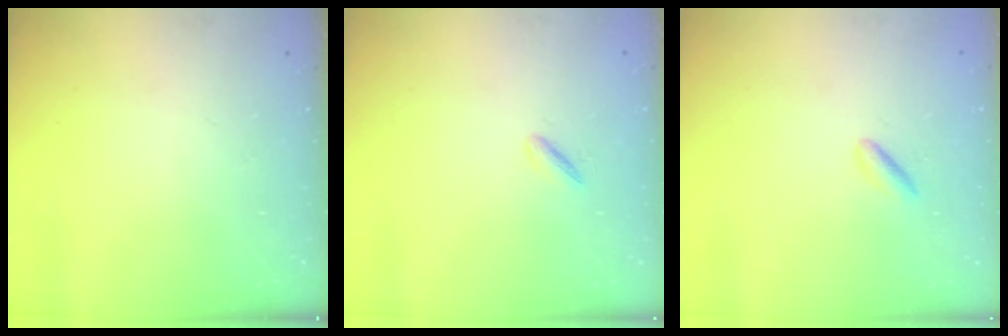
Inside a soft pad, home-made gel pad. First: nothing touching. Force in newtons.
{"total": 2.1, "press": 1.9, "slide": 0.8}
{"total": 1.5, "press": 1.3, "slide": 0.7}